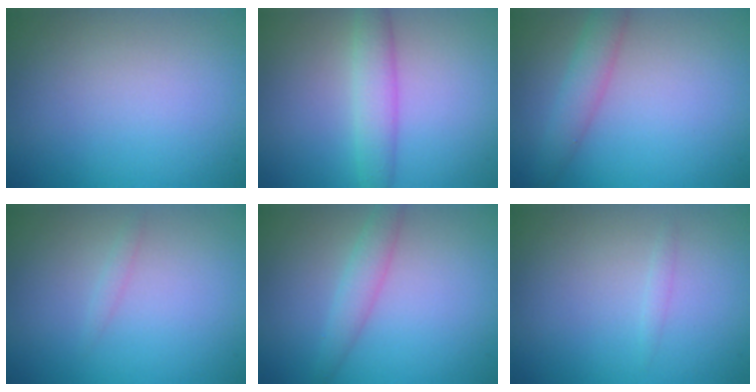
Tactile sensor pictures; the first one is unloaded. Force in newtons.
{"total": 2.9, "press": 2.9, "slide": 0.1}
{"total": 2.4, "press": 2.4, "slide": 0.1}
{"total": 0.6, "press": 0.6, "slide": 0.1}
{"total": 2.2, "press": 2.2, "slide": 0.2}
{"total": 0.6, "press": 0.6, "slide": 0.0}